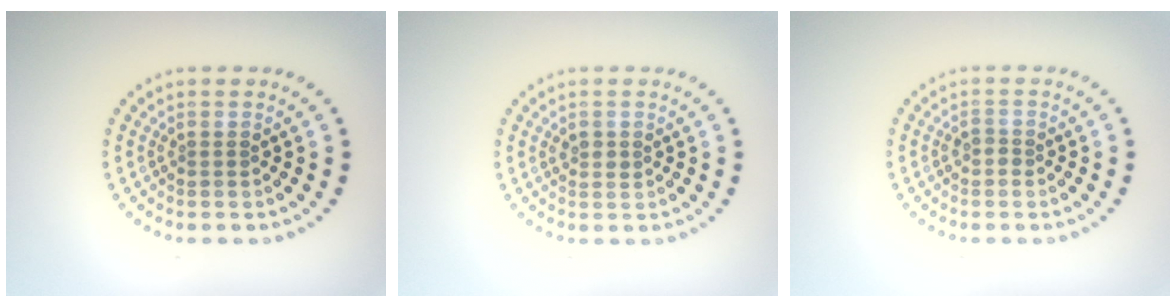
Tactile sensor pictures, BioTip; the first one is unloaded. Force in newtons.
{"total": 1.1, "press": 1.1, "slide": 0.3}
{"total": 1.0, "press": 0.9, "slide": 0.4}